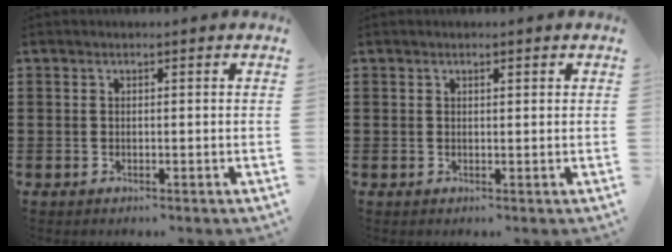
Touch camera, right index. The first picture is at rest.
{"total": 0.5, "force": [0.3, 0.2, 0.4], "torque": [-0.008, 0.002, 0.006]}